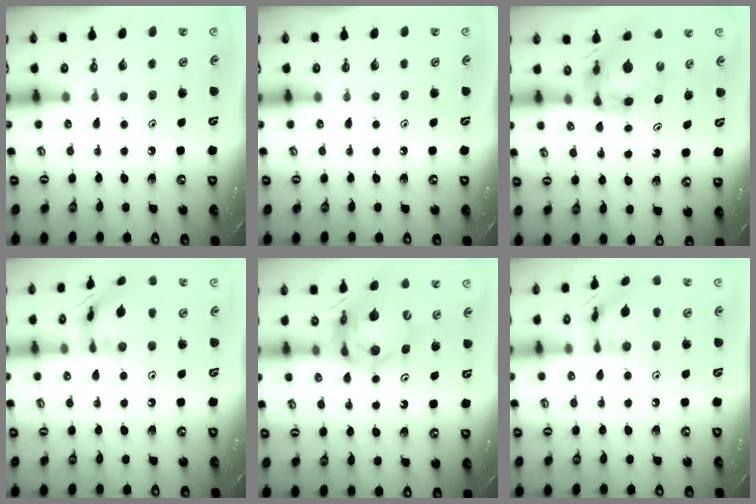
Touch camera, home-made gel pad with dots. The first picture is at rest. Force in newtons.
{"total": 0.0}
{"total": 7.3, "press": 7.2, "slide": 0.7}
{"total": 13.1, "press": 13.1, "slide": 0.8}
{"total": 14.9, "press": 14.8, "slide": 1.7}
{"total": 13.9, "press": 13.8, "slide": 1.2}